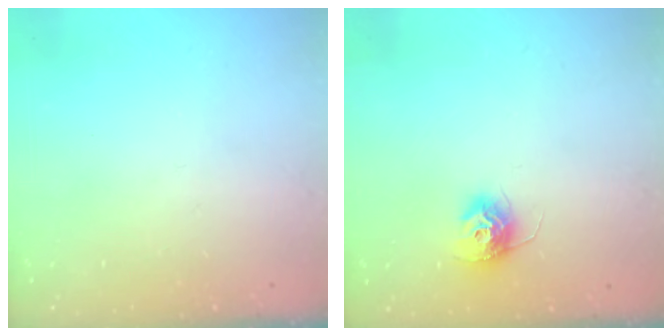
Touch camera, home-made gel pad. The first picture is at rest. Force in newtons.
{"total": 10.3, "press": 10.3, "slide": 0.4}